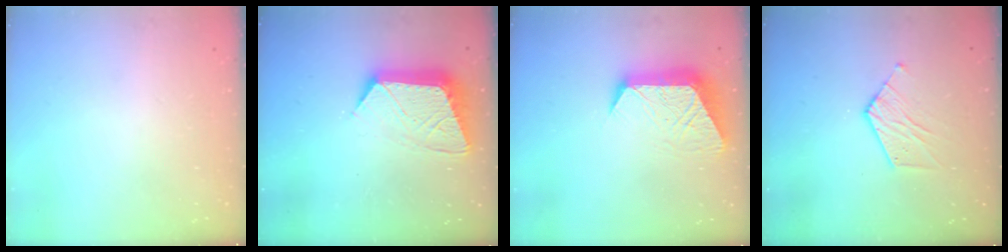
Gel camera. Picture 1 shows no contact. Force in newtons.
{"total": 12.6, "press": 12.6, "slide": 1.0}
{"total": 12.3, "press": 12.2, "slide": 1.1}
{"total": 7.3, "press": 7.3, "slide": 0.2}